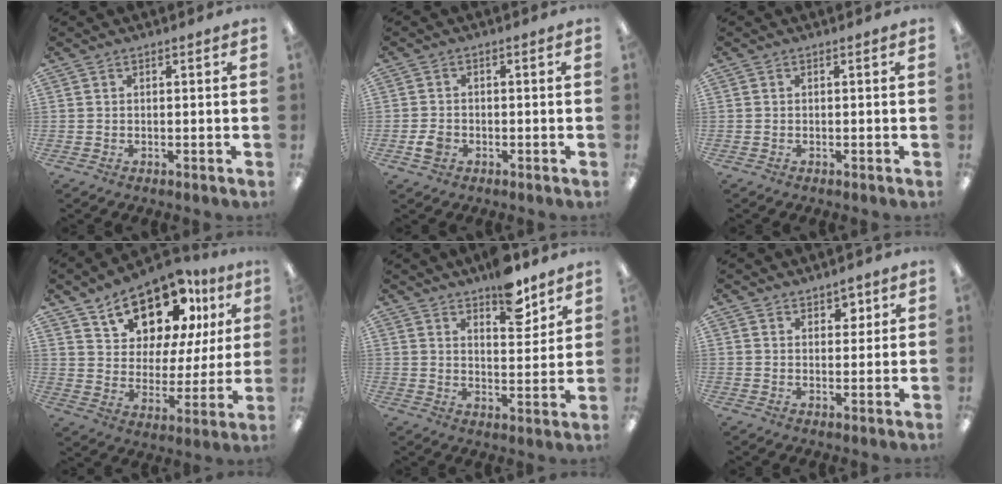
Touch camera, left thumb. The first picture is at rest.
{"total": 2.8, "force": [-1.0, 2.2, 1.4], "torque": [-0.022, 0.005, -0.017]}
{"total": 0.0}
{"total": 17.1, "force": [12.2, 8.6, 8.3], "torque": [-0.130, -0.077, 0.214]}
{"total": 10.0, "force": [7.7, 4.1, 5.0], "torque": [-0.047, -0.051, 0.129]}
{"total": 3.4, "force": [2.6, 1.9, 1.0], "torque": [-0.001, -0.011, 0.043]}